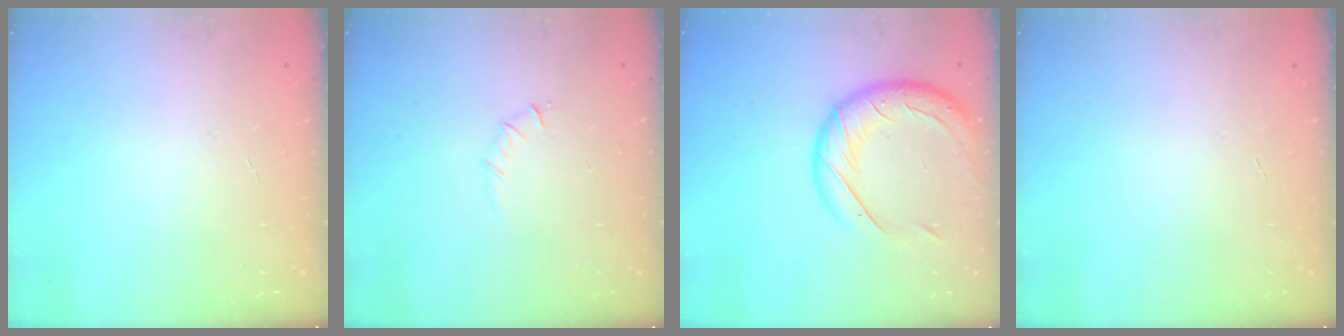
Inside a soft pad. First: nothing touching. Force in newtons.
{"total": 3.5, "press": 3.3, "slide": 1.2}
{"total": 16.3, "press": 16.2, "slide": 1.7}
{"total": 0.0}